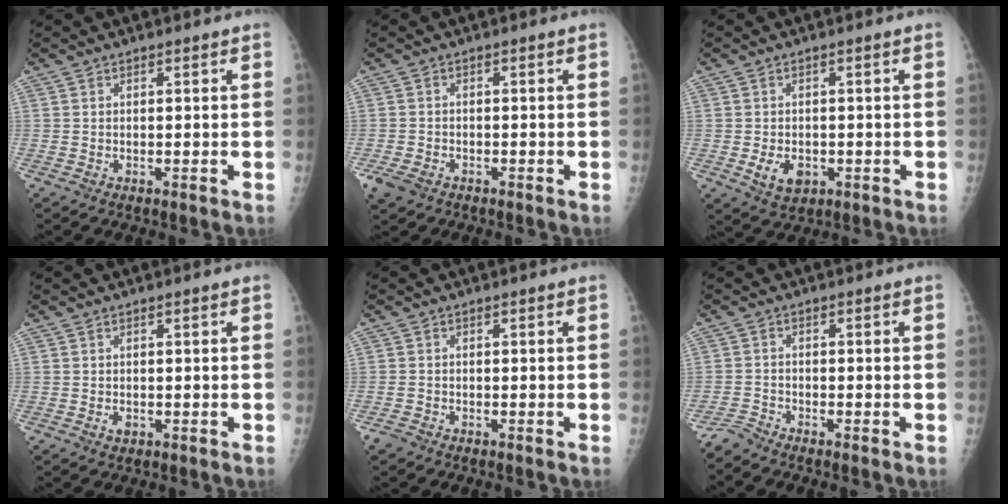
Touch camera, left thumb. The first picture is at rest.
{"total": 3.8, "force": [-2.2, 2.6, 1.7], "torque": [-0.039, 0.002, -0.037]}
{"total": 4.8, "force": [-1.3, 3.4, 3.1], "torque": [-0.041, 0.000, -0.012]}
{"total": 1.2, "force": [-0.2, 0.9, 0.8], "torque": [-0.007, -0.001, -0.001]}
{"total": 1.8, "force": [-1.3, 1.1, 0.5], "torque": [-0.012, 0.003, -0.025]}
{"total": 2.4, "force": [-2.4, 0.1, 0.0], "torque": [-0.003, -0.007, -0.055]}